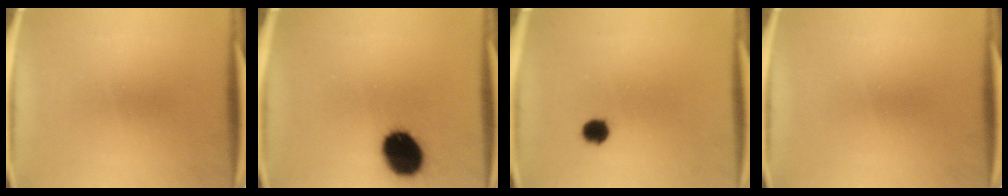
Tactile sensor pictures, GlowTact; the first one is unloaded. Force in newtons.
{"total": 15.0}
{"total": 3.3}
{"total": 0.0}